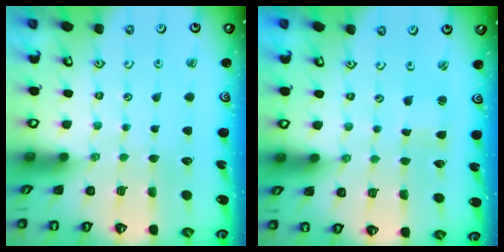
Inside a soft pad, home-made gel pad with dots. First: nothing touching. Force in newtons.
{"total": 2.1, "press": 2.0, "slide": 0.3}